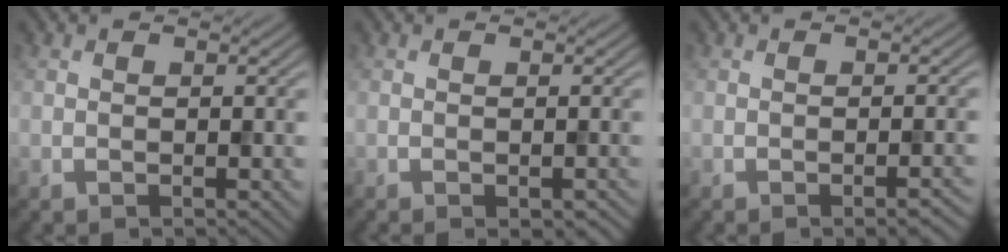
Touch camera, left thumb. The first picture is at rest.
{"total": 1.5, "force": [-1.0, 0.3, 1.1], "torque": [-0.014, 0.000, -0.010]}
{"total": 2.5, "force": [-1.1, 0.6, 2.1], "torque": [-0.023, 0.005, -0.021]}